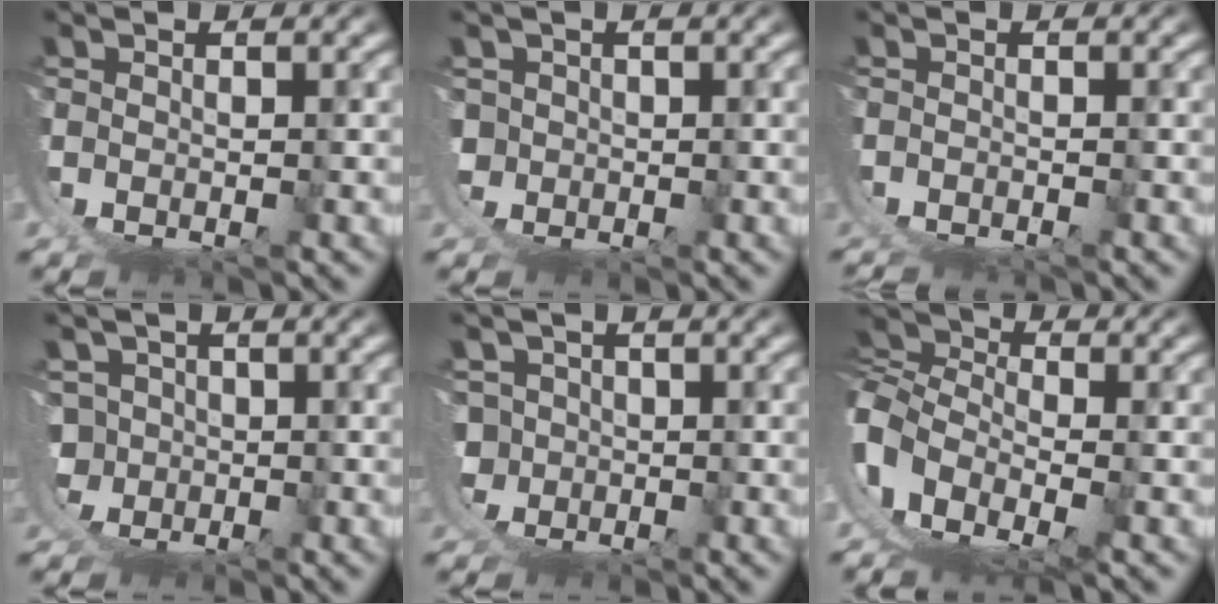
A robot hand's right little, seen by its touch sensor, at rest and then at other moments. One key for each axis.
{"total": 3.7, "fx": -0.9, "fy": 3.4, "fz": 1.2, "tx": -0.045, "ty": -0.031, "tz": -0.009}
{"total": 2.4, "fx": -2.0, "fy": 1.3, "fz": 0.3, "tx": -0.012, "ty": -0.008, "tz": -0.033}
{"total": 7.9, "fx": -1.2, "fy": 7.3, "fz": 2.7, "tx": -0.081, "ty": -0.035, "tz": -0.018}
{"total": 7.0, "fx": -1.2, "fy": 6.5, "fz": 2.4, "tx": -0.073, "ty": -0.034, "tz": -0.018}
{"total": 10.5, "fx": -0.6, "fy": 8.3, "fz": 6.4, "tx": -0.156, "ty": -0.026, "tz": -0.020}